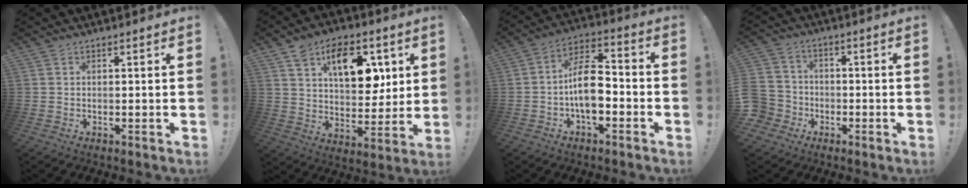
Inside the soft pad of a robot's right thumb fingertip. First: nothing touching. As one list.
[{"total": 15.9, "force": [7.2, 9.7, 10.3], "torque": [-0.136, -0.023, 0.125]}, {"total": 13.2, "force": [-2.9, 7.2, 10.6], "torque": [-0.185, 0.019, -0.052]}, {"total": 8.4, "force": [-2.8, 7.6, 2.2], "torque": [-0.048, 0.024, -0.049]}]